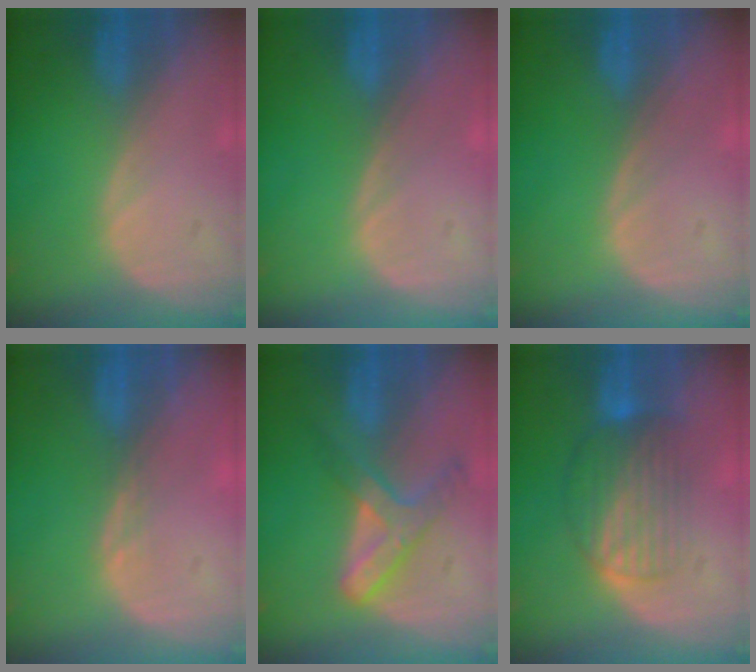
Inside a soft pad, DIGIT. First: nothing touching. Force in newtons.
{"total": 0.0}
{"total": 0.0}
{"total": 1.0, "press": 0.8, "slide": 0.7}
{"total": 6.6, "press": 5.8, "slide": 3.3}
{"total": 7.0, "press": 6.5, "slide": 2.5}